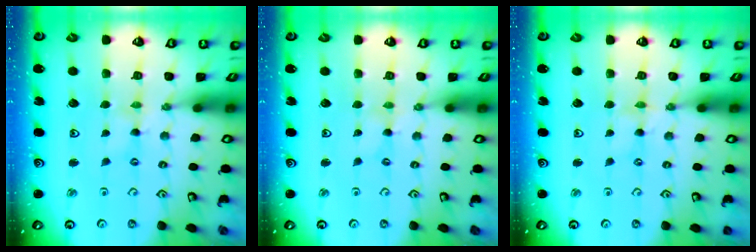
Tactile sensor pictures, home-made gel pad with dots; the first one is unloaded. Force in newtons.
{"total": 0.0}
{"total": 0.0}